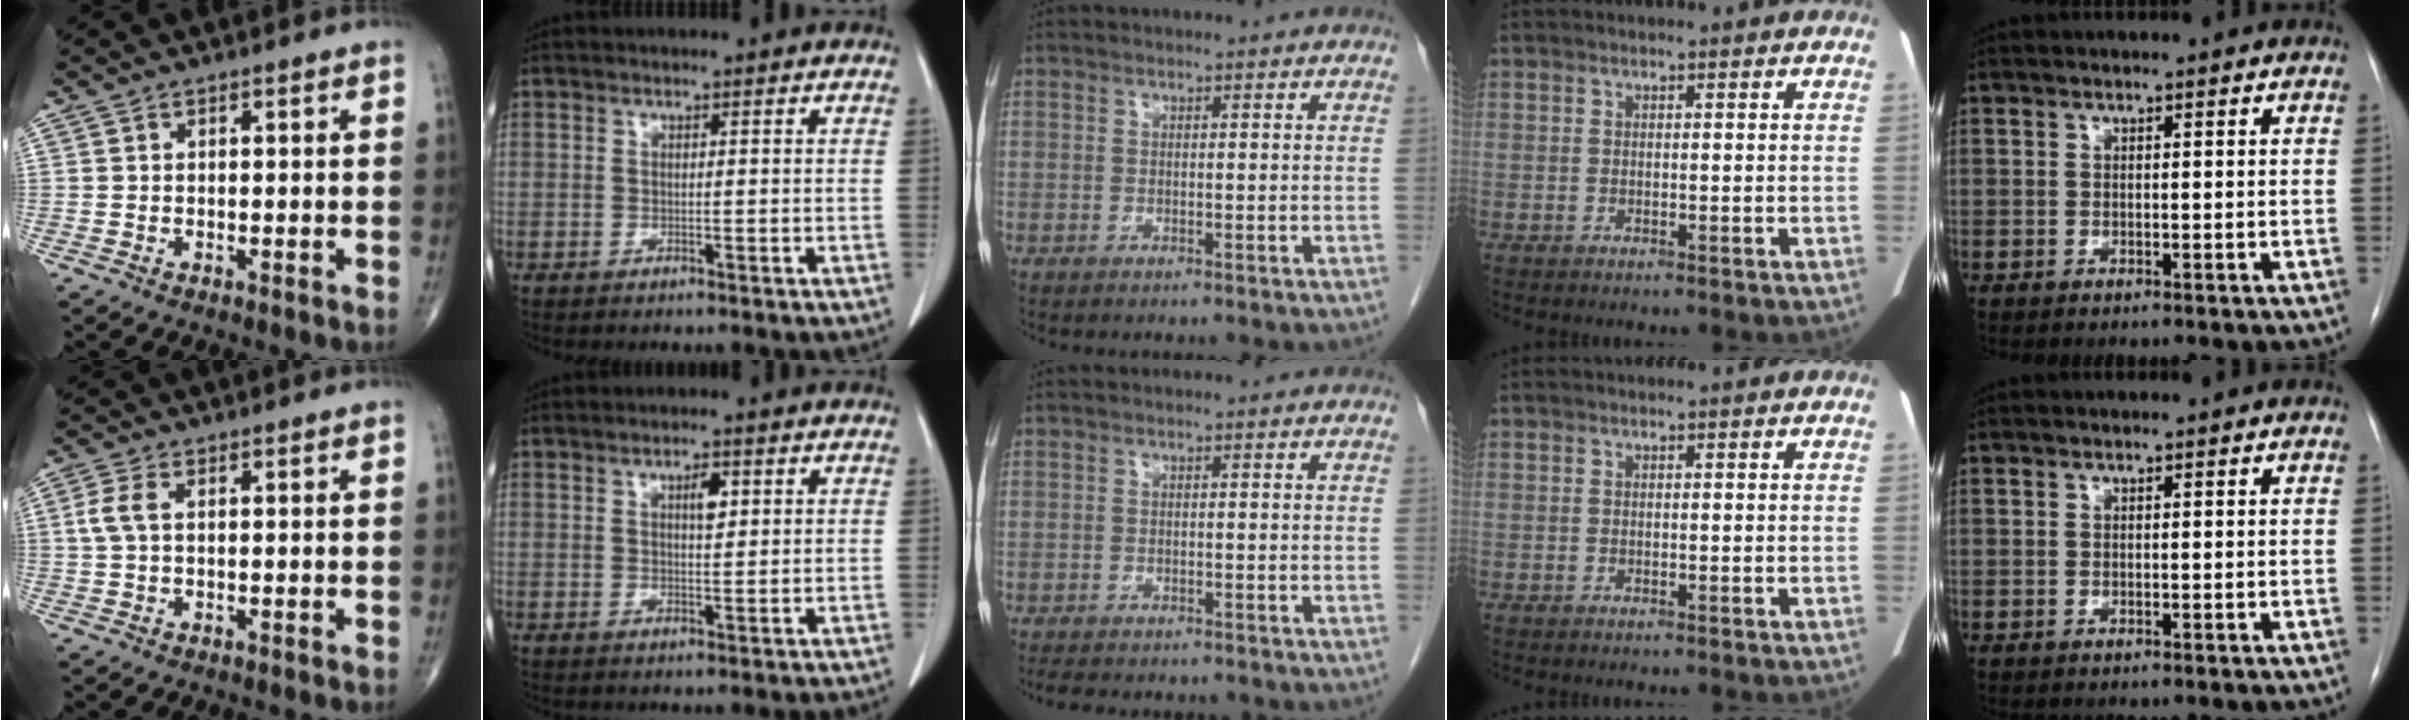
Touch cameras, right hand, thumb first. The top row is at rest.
{"thumb": {"total": 3.4, "force": [0.5, 1.8, 2.9], "torque": [-0.080, 0.011, 0.009]}, "index": {"total": 2.6, "force": [1.0, 0.9, 2.2], "torque": [-0.039, 0.000, 0.016]}, "middle": {"total": 5.9, "force": [-5.0, 1.7, 2.5], "torque": [-0.043, -0.011, -0.067]}}